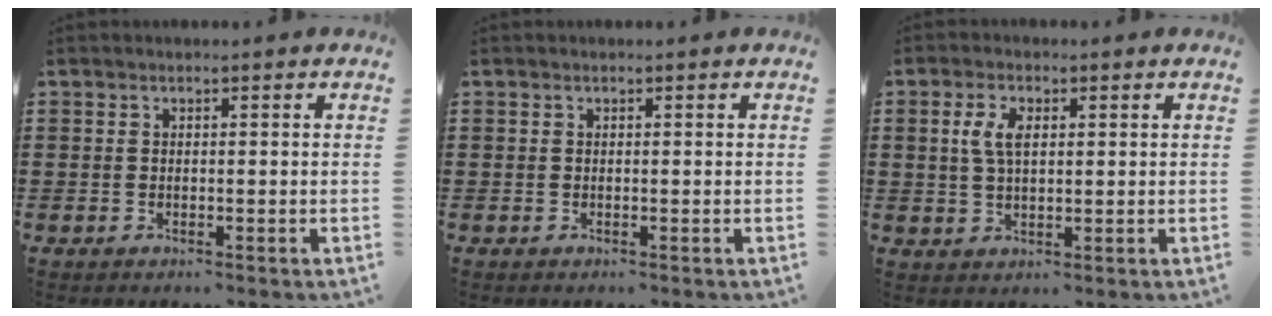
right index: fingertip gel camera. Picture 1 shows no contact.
{"total": 0.0}
{"total": 4.4, "force": [1.1, 2.2, 3.7], "torque": [-0.079, 0.011, 0.017]}